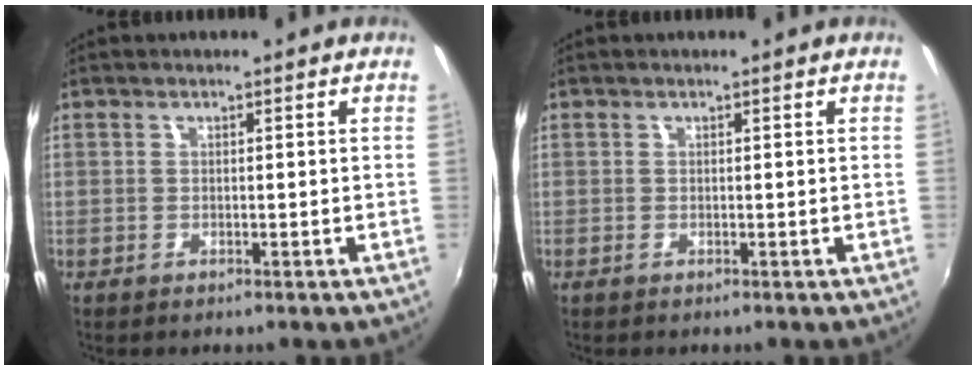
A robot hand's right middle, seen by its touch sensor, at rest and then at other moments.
{"total": 0.0}